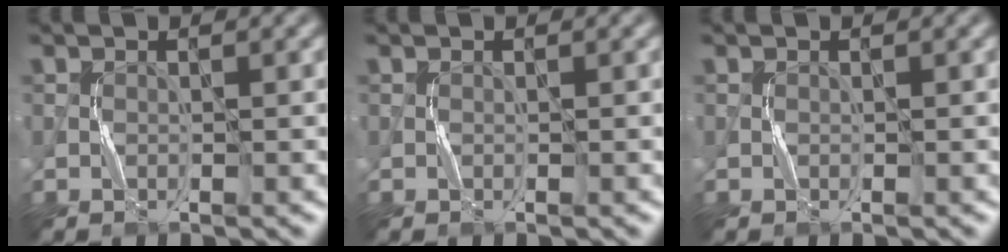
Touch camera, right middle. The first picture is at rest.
{"total": 0.0}
{"total": 0.0}